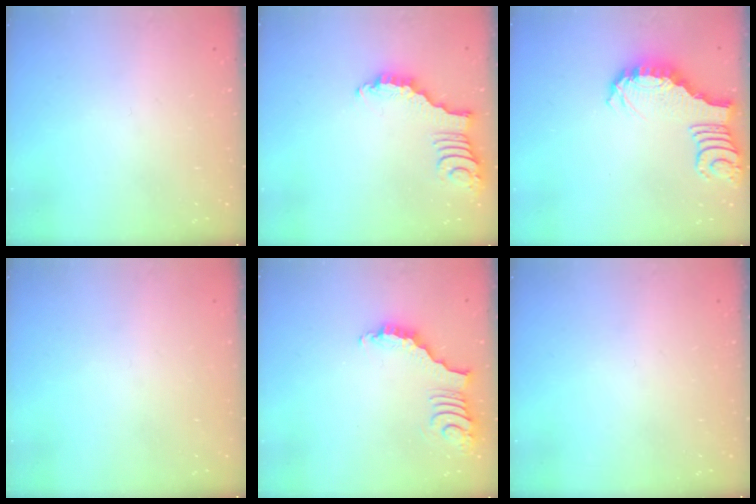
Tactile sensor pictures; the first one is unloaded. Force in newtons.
{"total": 2.8, "press": 2.8, "slide": 0.4}
{"total": 2.9, "press": 2.8, "slide": 0.5}
{"total": 0.0}
{"total": 3.8, "press": 3.8, "slide": 0.7}
{"total": 0.0}